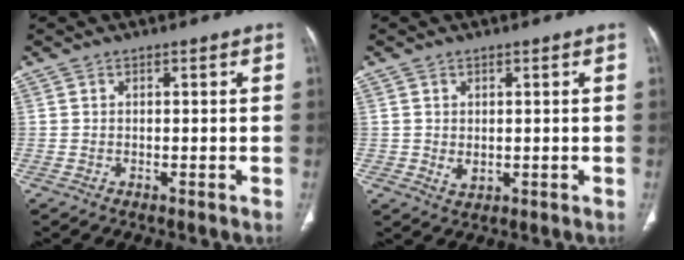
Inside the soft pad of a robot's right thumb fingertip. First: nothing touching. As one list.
[{"total": 1.9, "force": [0.2, 1.6, 1.0], "torque": [-0.012, -0.004, 0.009]}]